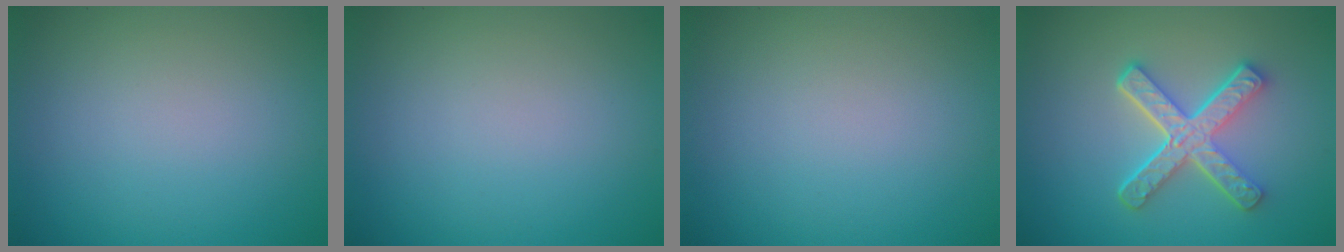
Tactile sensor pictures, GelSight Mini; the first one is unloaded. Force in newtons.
{"total": 0.0}
{"total": 0.0}
{"total": 5.2, "press": 3.9, "slide": 3.5}